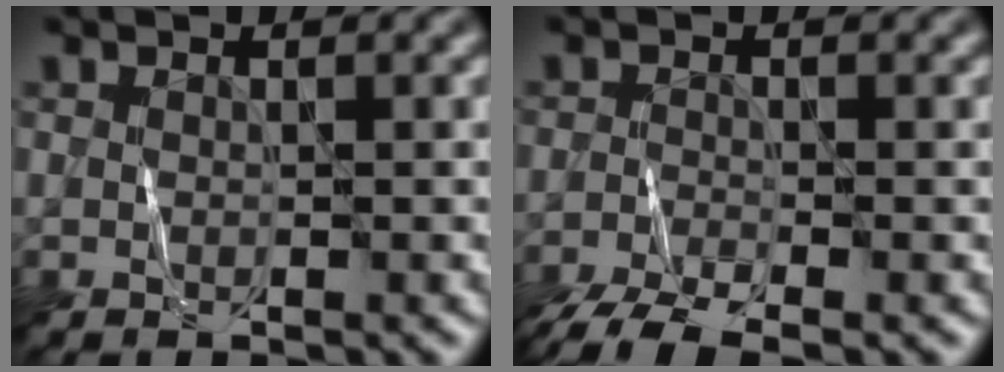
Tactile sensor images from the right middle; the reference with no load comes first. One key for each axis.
{"total": 5.0, "fx": -3.9, "fy": 1.2, "fz": 2.9, "tx": -0.057, "ty": -0.015, "tz": -0.080}